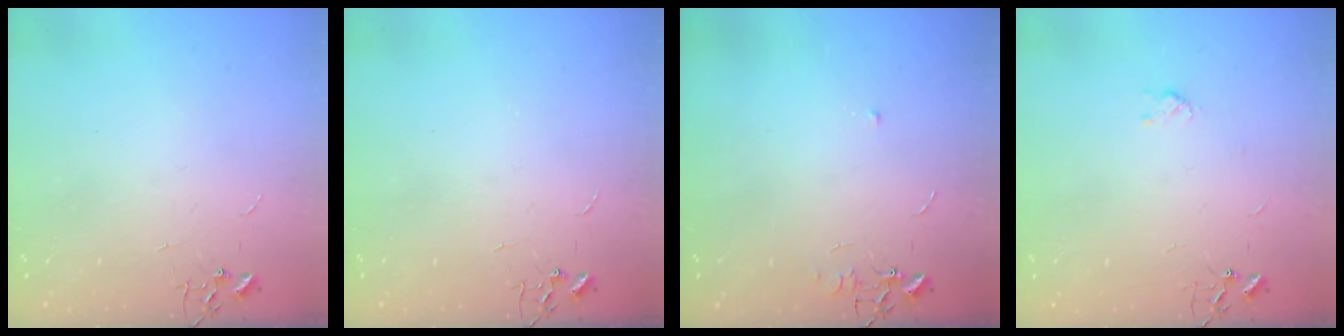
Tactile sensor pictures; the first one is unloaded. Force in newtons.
{"total": 0.0}
{"total": 4.7, "press": 4.6, "slide": 0.7}
{"total": 3.2, "press": 3.1, "slide": 0.7}